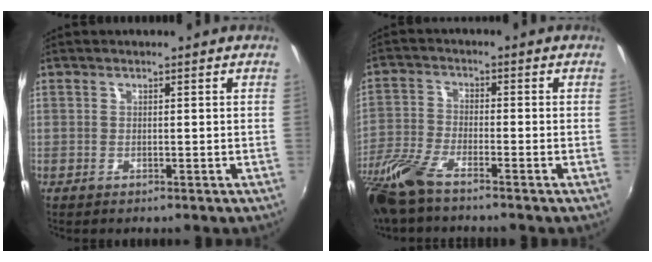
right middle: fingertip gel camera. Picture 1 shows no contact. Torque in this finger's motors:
{"motor_torque": [1.11, -1.03, 0.52, 0.17]}